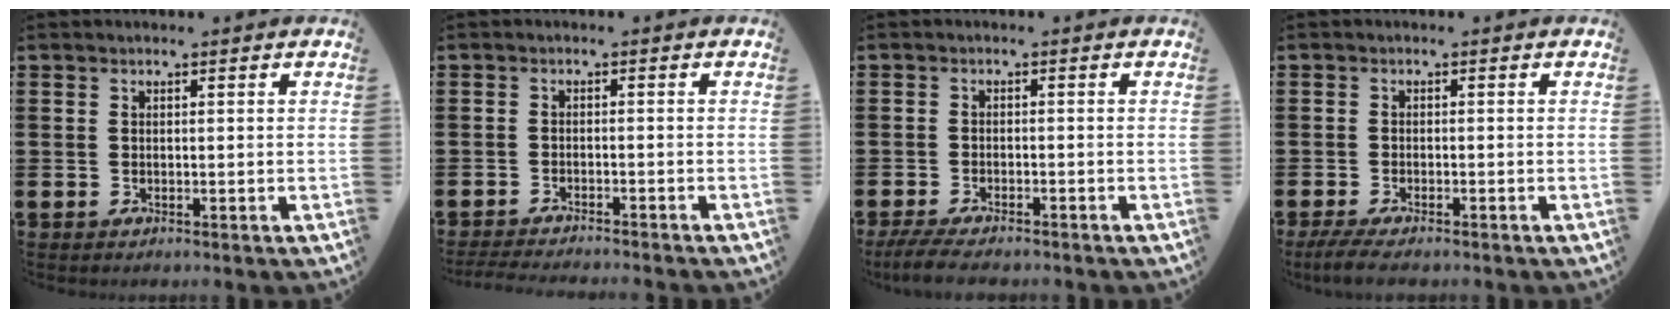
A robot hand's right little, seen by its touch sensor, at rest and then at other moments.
{"total": 1.8, "force": [-1.7, -0.2, 0.4], "torque": [-0.006, 0.002, -0.035]}
{"total": 2.7, "force": [-2.3, 0.4, 1.4], "torque": [-0.029, 0.001, -0.046]}
{"total": 2.0, "force": [-1.5, 0.3, 1.3], "torque": [-0.028, 0.000, -0.031]}